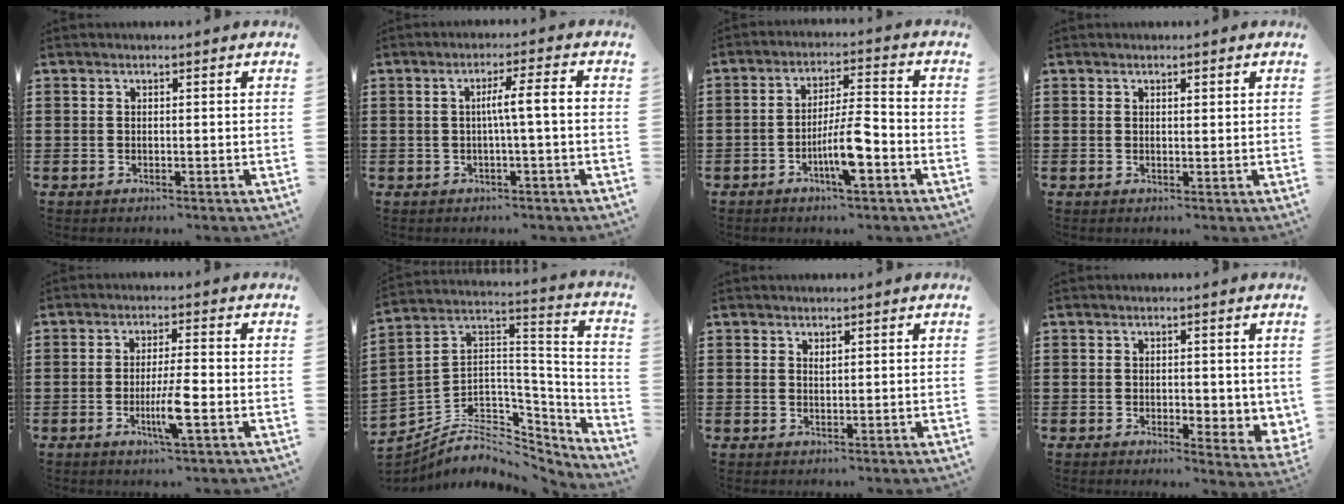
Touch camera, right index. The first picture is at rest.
{"total": 4.2, "force": [-0.4, 0.0, 4.2], "torque": [-0.078, 0.000, -0.012]}
{"total": 7.5, "force": [-3.2, 1.4, 6.6], "torque": [-0.128, -0.002, -0.063]}
{"total": 0.7, "force": [0.5, 0.3, 0.4], "torque": [-0.008, 0.003, 0.009]}
{"total": 5.9, "force": [-1.8, 0.4, 5.6], "torque": [-0.109, -0.016, -0.034]}
{"total": 7.2, "force": [-4.6, 4.8, 2.9], "torque": [-0.068, -0.004, -0.085]}
{"total": 0.7, "force": [0.5, 0.2, 0.3], "torque": [-0.007, 0.001, 0.010]}
{"total": 2.2, "force": [0.4, 1.4, 1.7], "torque": [-0.029, 0.002, 0.005]}